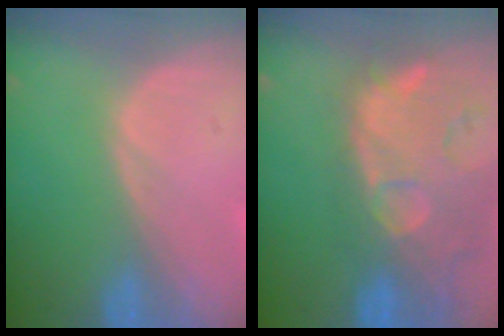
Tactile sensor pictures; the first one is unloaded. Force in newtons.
{"total": 14.4, "press": 11.8, "slide": 8.3}